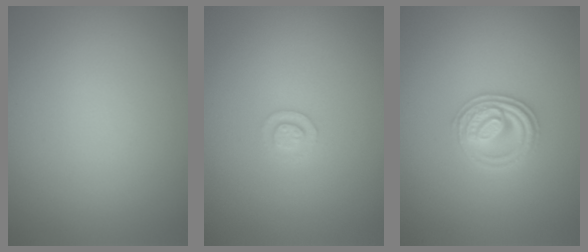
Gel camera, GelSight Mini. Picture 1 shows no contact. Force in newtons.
{"total": 1.3, "press": 1.2, "slide": 0.3}
{"total": 3.0, "press": 2.8, "slide": 0.9}